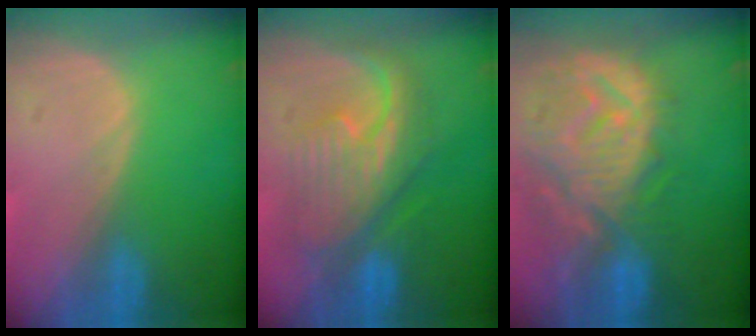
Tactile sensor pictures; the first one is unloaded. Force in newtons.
{"total": 9.0, "press": 8.9, "slide": 0.5}
{"total": 12.4, "press": 11.0, "slide": 5.7}